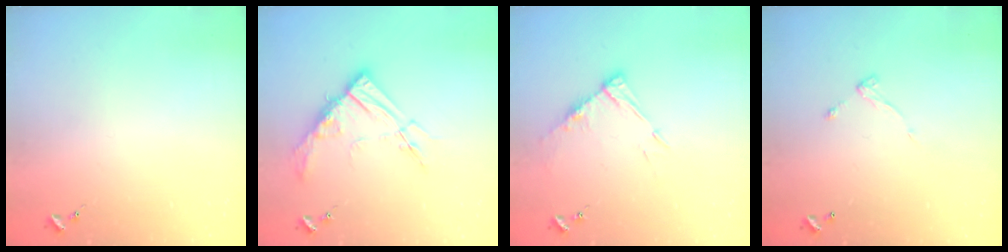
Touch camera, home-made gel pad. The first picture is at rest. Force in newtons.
{"total": 14.1, "press": 14.0, "slide": 1.5}
{"total": 9.1, "press": 9.1, "slide": 0.7}
{"total": 5.4, "press": 5.4, "slide": 0.4}